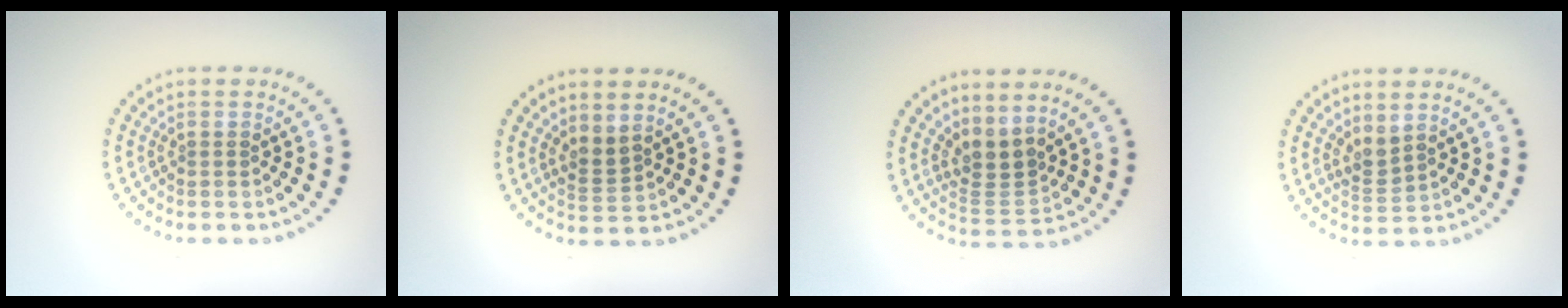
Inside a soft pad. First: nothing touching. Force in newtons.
{"total": 1.8, "press": 1.3, "slide": 1.2}
{"total": 2.8, "press": 2.1, "slide": 2.0}
{"total": 1.6, "press": 1.3, "slide": 1.0}